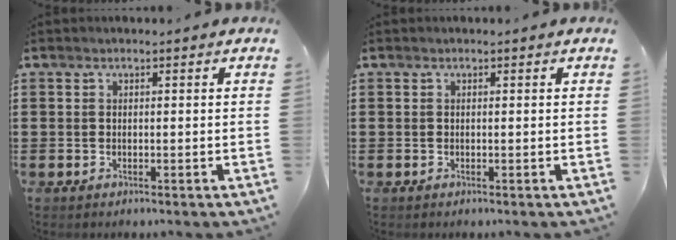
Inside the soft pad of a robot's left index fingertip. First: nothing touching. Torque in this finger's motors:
{"motor_torque": [0.11, -0.12, 0.00, -0.01]}